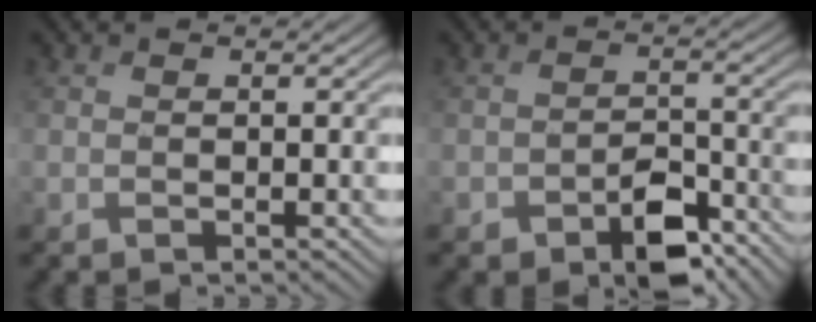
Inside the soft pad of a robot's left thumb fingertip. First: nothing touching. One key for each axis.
{"total": 5.8, "fx": -3.7, "fy": 2.9, "fz": 3.5, "tx": -0.055, "ty": -0.003, "tz": -0.058}